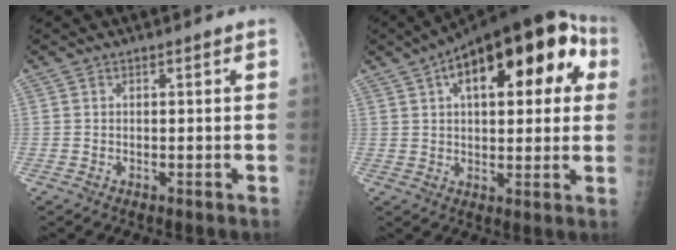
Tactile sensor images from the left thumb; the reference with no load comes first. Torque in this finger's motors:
{"motor_torque": [0.37, 1.26, 1.35, -1.34, 0.43]}